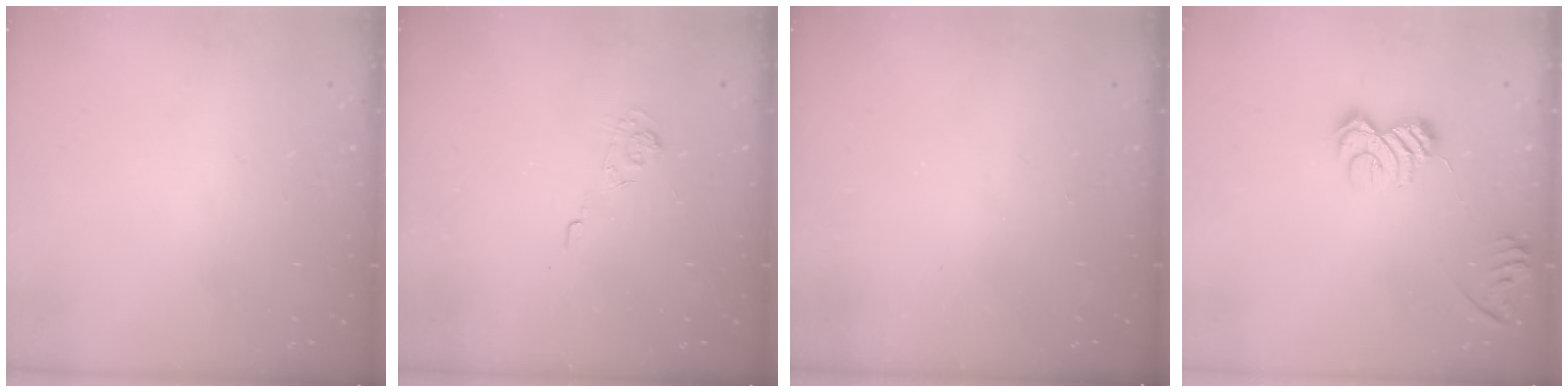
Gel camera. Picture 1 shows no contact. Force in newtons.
{"total": 3.2, "press": 2.7, "slide": 1.6}
{"total": 2.3, "press": 2.2, "slide": 0.6}
{"total": 10.1, "press": 10.1, "slide": 0.4}